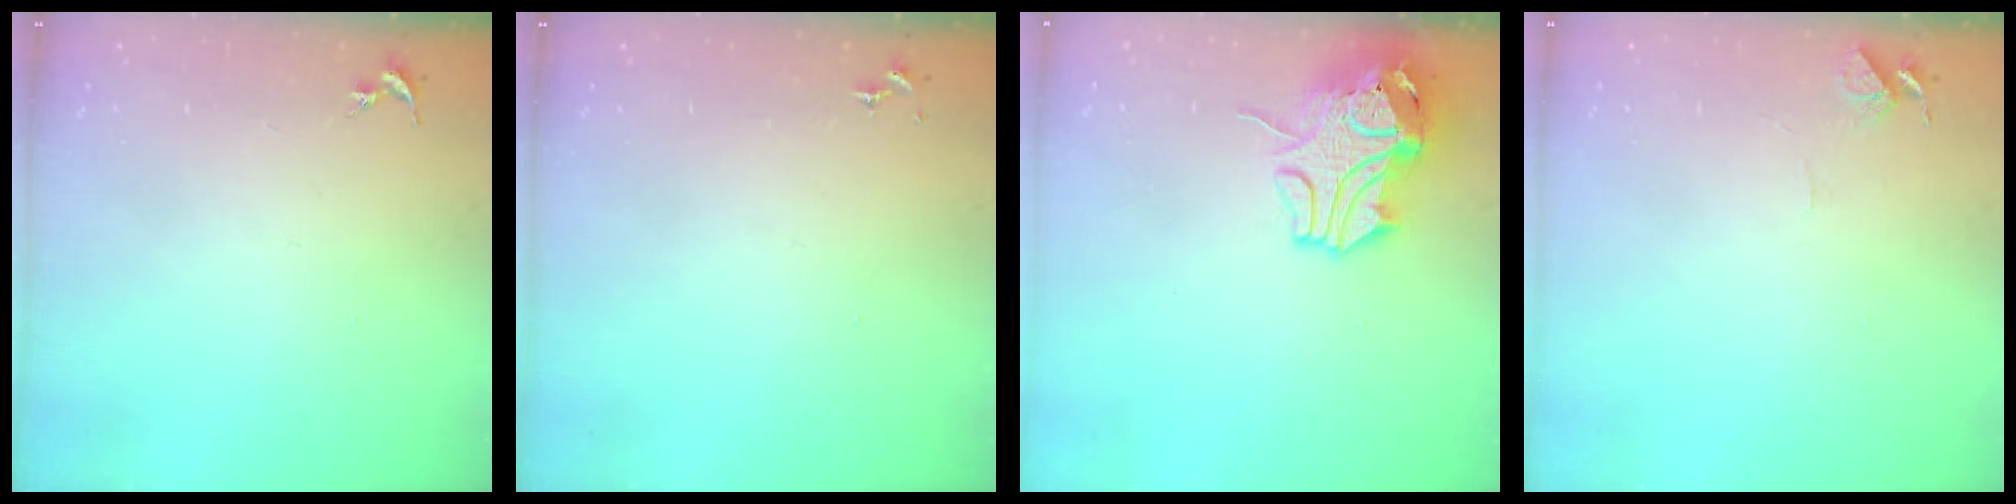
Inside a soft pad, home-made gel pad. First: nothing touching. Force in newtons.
{"total": 0.0}
{"total": 12.8, "press": 12.7, "slide": 1.8}
{"total": 4.6, "press": 4.5, "slide": 0.4}